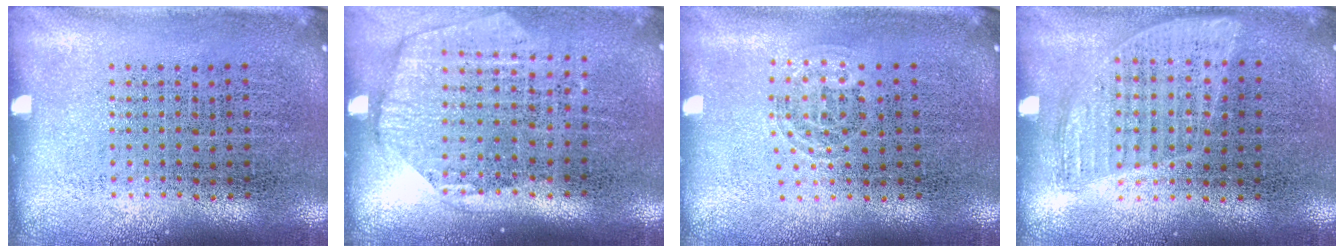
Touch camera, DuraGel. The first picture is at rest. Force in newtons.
{"total": 1.8, "press": 1.6, "slide": 0.8}
{"total": 1.0, "press": 0.6, "slide": 0.7}
{"total": 0.9, "press": 0.8, "slide": 0.4}